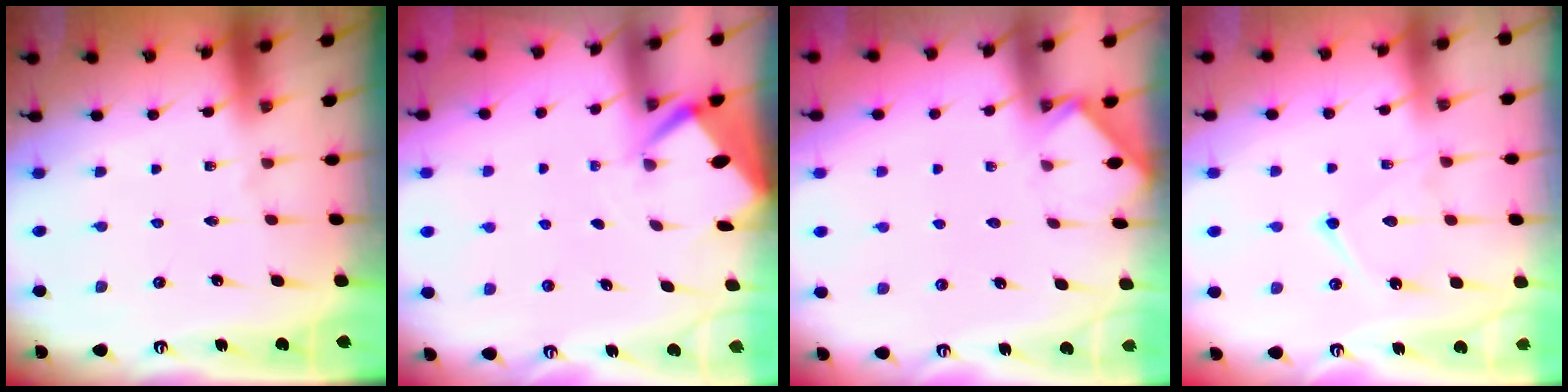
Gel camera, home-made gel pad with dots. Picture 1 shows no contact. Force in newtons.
{"total": 2.7, "press": 2.6, "slide": 0.3}
{"total": 2.5, "press": 2.5, "slide": 0.4}
{"total": 10.4, "press": 10.4, "slide": 1.0}